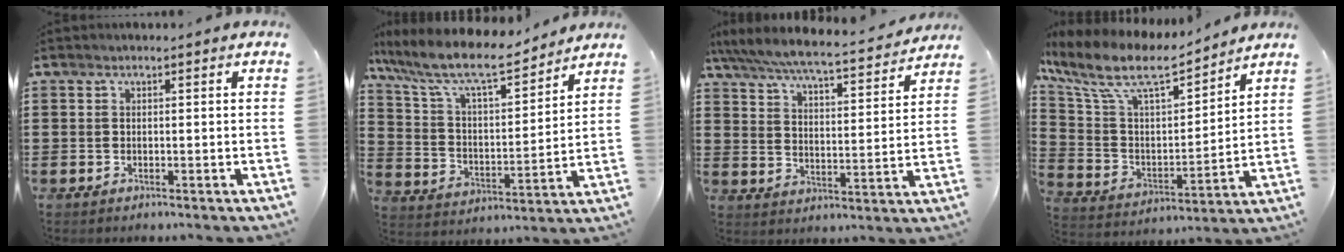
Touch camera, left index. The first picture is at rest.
{"total": 10.1, "force": [8.6, 1.6, 5.1], "torque": [-0.135, -0.050, 0.144]}
{"total": 6.4, "force": [6.0, 0.1, 2.3], "torque": [-0.073, -0.043, 0.101]}
{"total": 10.3, "force": [7.9, 3.1, 5.9], "torque": [-0.148, -0.042, 0.133]}